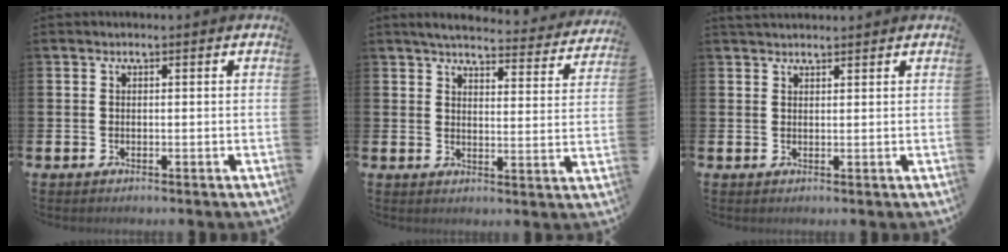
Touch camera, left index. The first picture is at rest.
{"total": 4.5, "force": [4.3, 0.6, 1.3], "torque": [-0.039, -0.032, 0.070]}
{"total": 1.9, "force": [1.9, 0.5, 0.2], "torque": [0.002, -0.005, 0.033]}